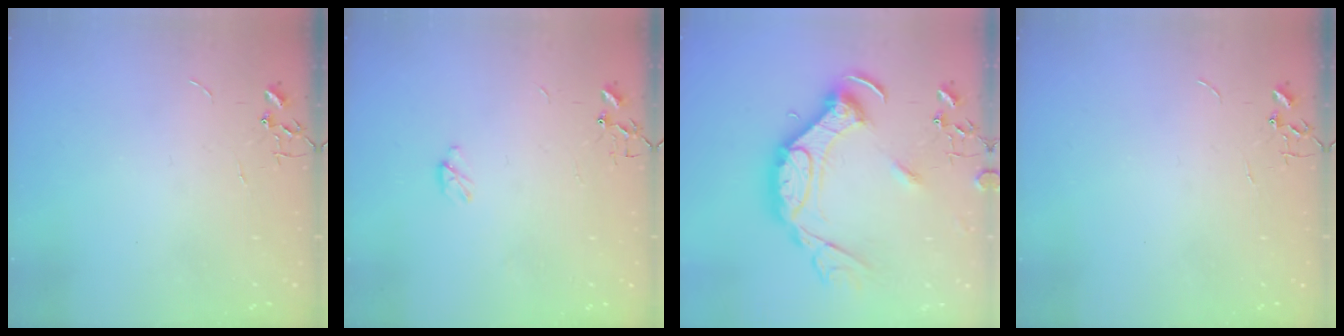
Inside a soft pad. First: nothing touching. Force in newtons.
{"total": 3.2, "press": 3.2, "slide": 0.4}
{"total": 19.1, "press": 19.0, "slide": 1.7}
{"total": 0.0}